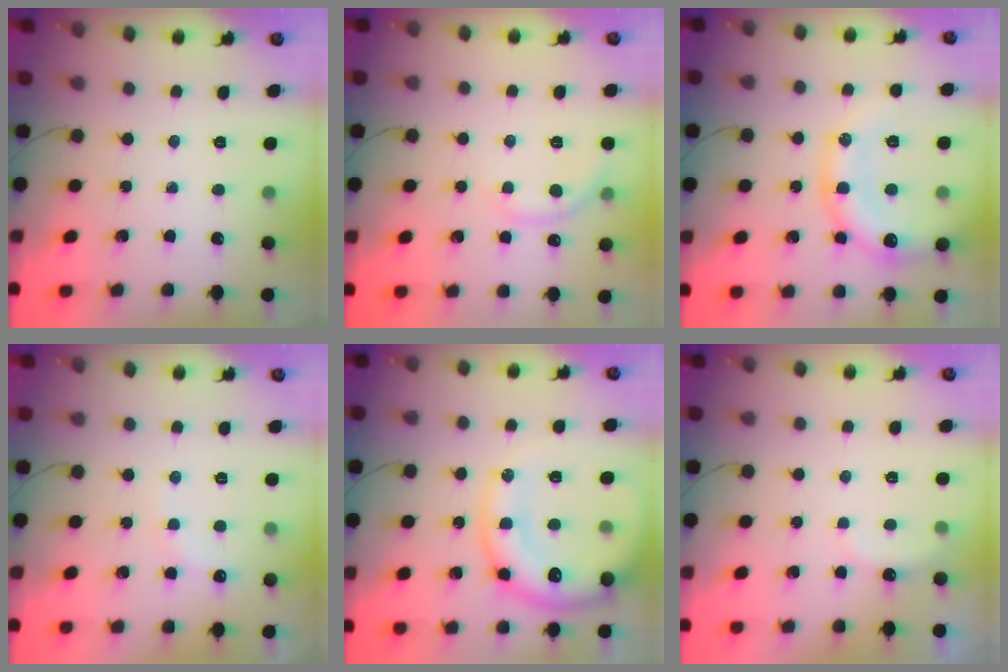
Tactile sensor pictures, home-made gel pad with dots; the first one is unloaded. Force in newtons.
{"total": 3.3, "press": 3.1, "slide": 1.2}
{"total": 16.2, "press": 16.0, "slide": 2.6}
{"total": 6.9, "press": 6.7, "slide": 1.4}
{"total": 18.9, "press": 18.5, "slide": 3.6}
{"total": 4.0, "press": 3.9, "slide": 0.9}